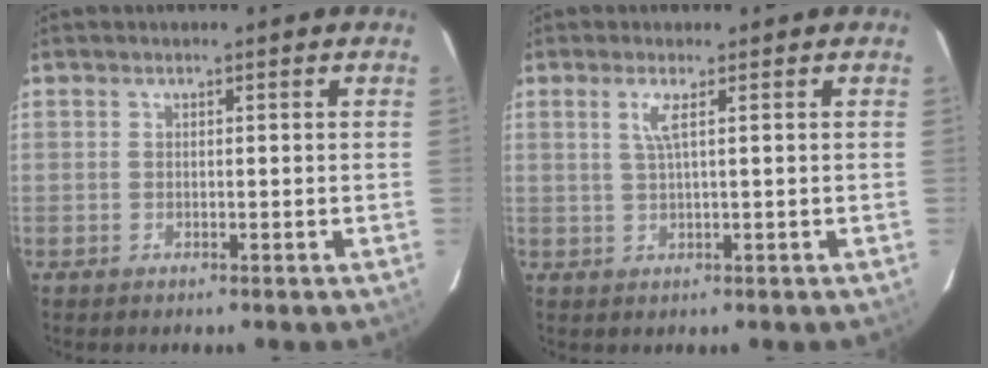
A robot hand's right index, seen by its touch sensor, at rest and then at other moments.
{"total": 2.5, "force": [1.0, -0.4, 2.3], "torque": [-0.048, -0.003, 0.021]}